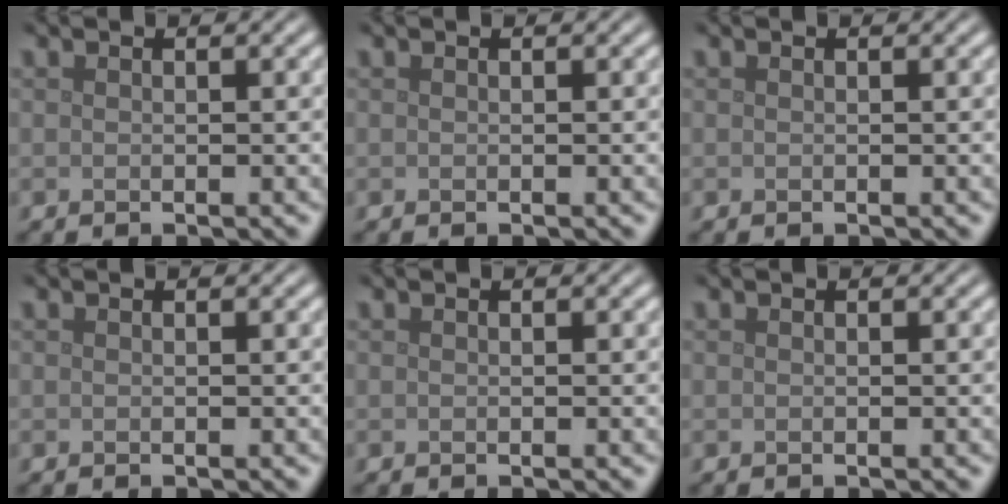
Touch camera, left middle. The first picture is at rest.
{"total": 0.0}
{"total": 0.0}
{"total": 0.0}
{"total": 0.0}
{"total": 0.0}